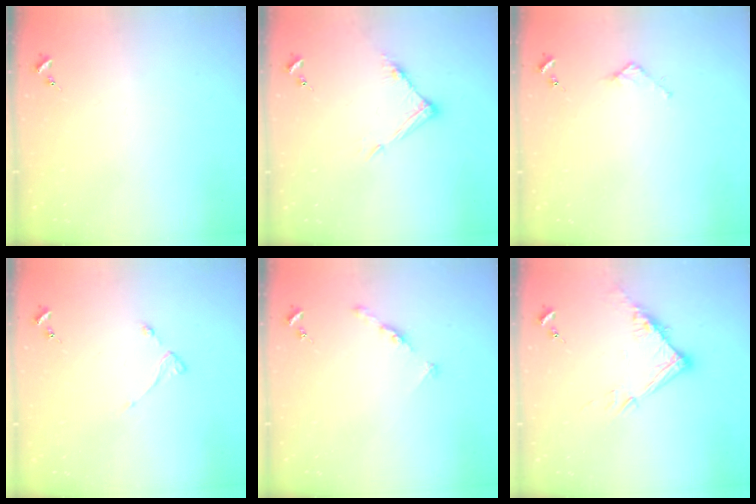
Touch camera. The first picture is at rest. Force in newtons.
{"total": 8.0, "press": 8.0, "slide": 0.4}
{"total": 2.4, "press": 2.3, "slide": 0.3}
{"total": 2.8, "press": 2.7, "slide": 0.5}
{"total": 4.8, "press": 4.7, "slide": 0.5}
{"total": 12.1, "press": 12.1, "slide": 1.2}